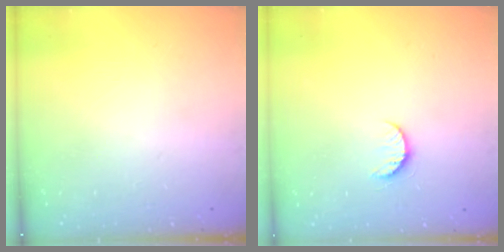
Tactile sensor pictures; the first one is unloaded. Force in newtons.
{"total": 6.1, "press": 6.0, "slide": 0.5}